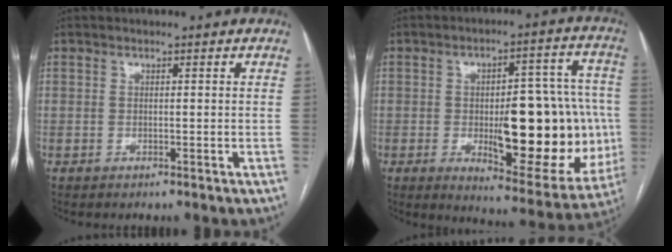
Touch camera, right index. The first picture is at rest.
{"total": 21.9, "force": [-3.0, 7.5, 20.3], "torque": [-0.217, 0.020, -0.015]}